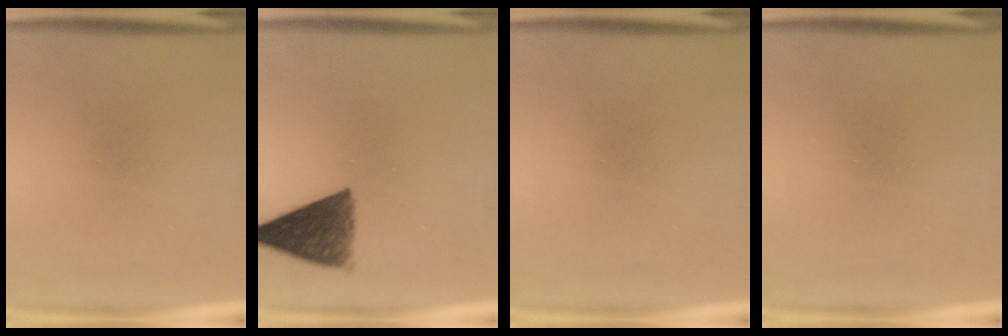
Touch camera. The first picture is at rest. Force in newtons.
{"total": 8.7}
{"total": 0.0}
{"total": 0.0}